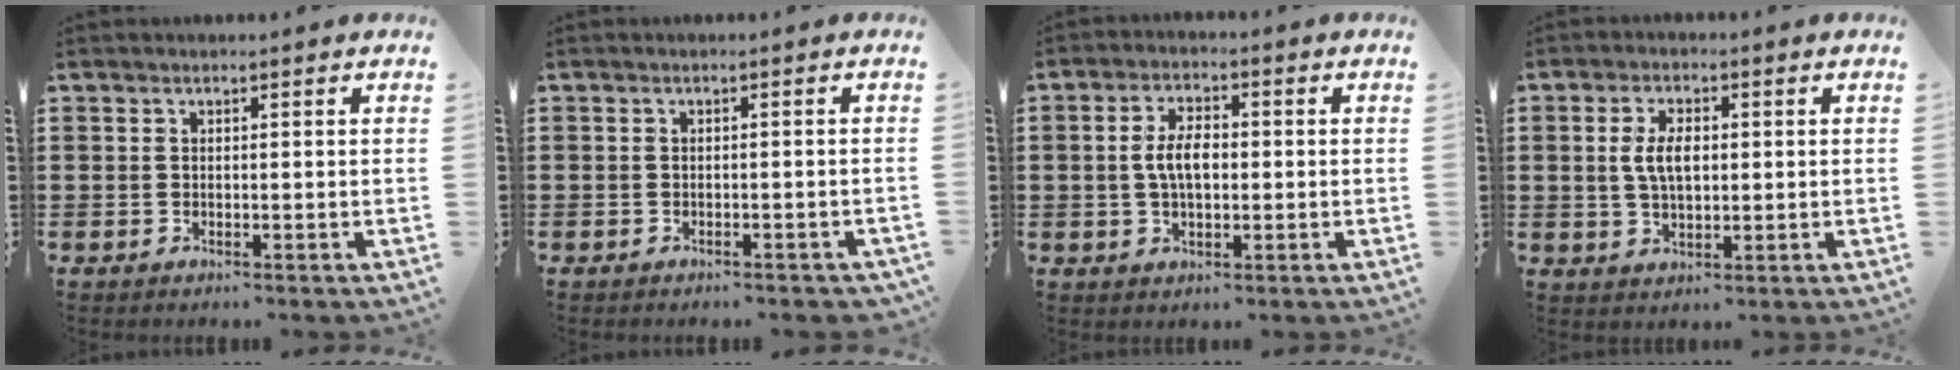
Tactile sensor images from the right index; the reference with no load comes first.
{"total": 0.9, "force": [-0.8, 0.3, 0.2], "torque": [-0.009, -0.003, -0.016]}
{"total": 5.2, "force": [0.0, 2.6, 4.5], "torque": [-0.094, 0.006, -0.006]}
{"total": 5.1, "force": [0.5, 2.5, 4.4], "torque": [-0.088, 0.004, 0.003]}